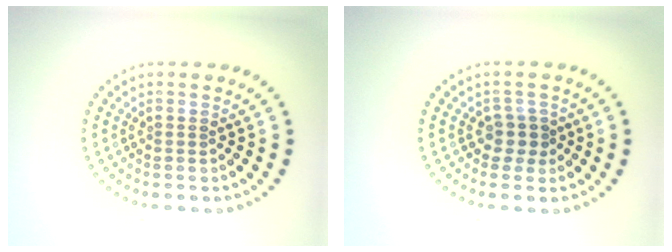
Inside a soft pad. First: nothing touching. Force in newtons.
{"total": 1.8, "press": 1.5, "slide": 1.0}